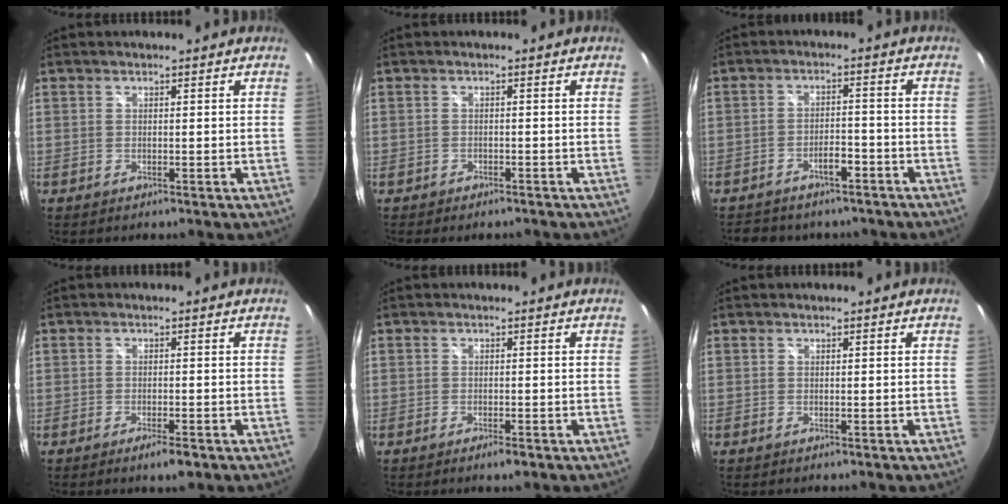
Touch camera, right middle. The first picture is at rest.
{"total": 2.7, "force": [-2.2, 1.2, 1.0], "torque": [-0.022, -0.015, -0.030]}
{"total": 7.4, "force": [-5.8, 3.4, 3.0], "torque": [-0.062, 0.019, -0.072]}
{"total": 3.0, "force": [-1.9, 0.8, 2.1], "torque": [-0.042, 0.000, -0.030]}
{"total": 1.8, "force": [-1.2, 0.5, 1.2], "torque": [-0.024, -0.002, -0.020]}
{"total": 0.0}